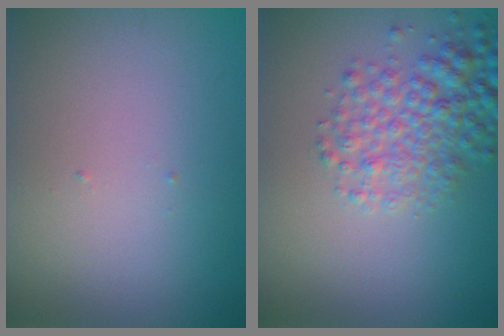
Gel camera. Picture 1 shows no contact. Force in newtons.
{"total": 4.4, "press": 4.4, "slide": 0.1}